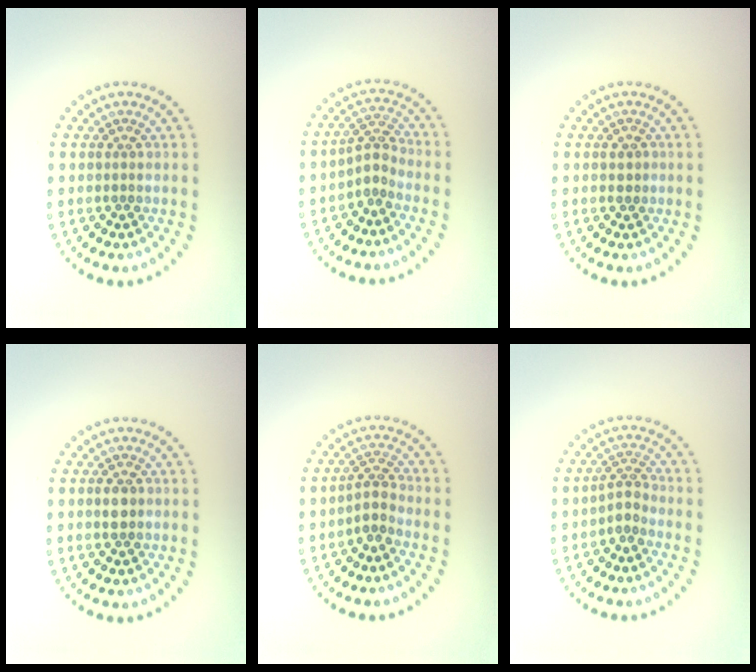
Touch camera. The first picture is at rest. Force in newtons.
{"total": 2.2, "press": 1.5, "slide": 1.5}
{"total": 0.8, "press": 0.8, "slide": 0.1}
{"total": 1.5, "press": 1.5, "slide": 0.3}
{"total": 2.1, "press": 1.6, "slide": 1.4}
{"total": 1.8, "press": 1.3, "slide": 1.2}